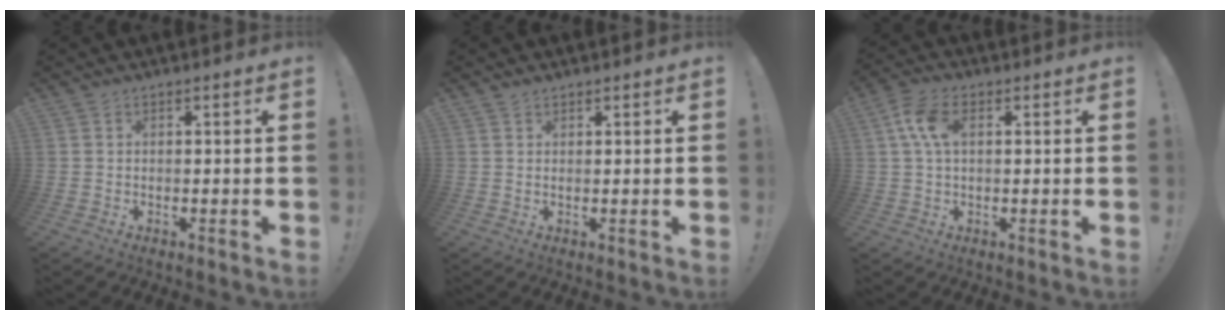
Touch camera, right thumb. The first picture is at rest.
{"total": 1.0, "force": [0.9, 0.2, 0.3], "torque": [-0.003, -0.002, 0.017]}
{"total": 7.8, "force": [1.8, 4.5, 6.1], "torque": [-0.127, 0.007, 0.034]}